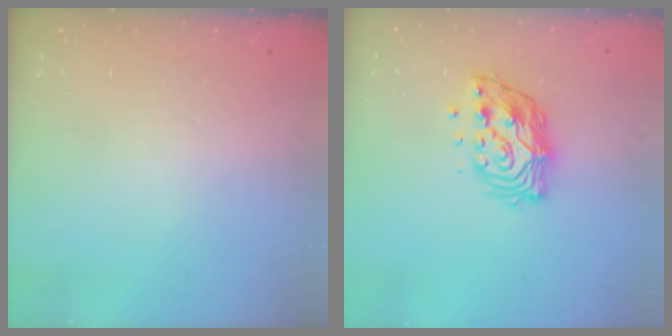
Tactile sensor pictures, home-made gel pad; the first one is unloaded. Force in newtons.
{"total": 12.1, "press": 12.0, "slide": 0.9}